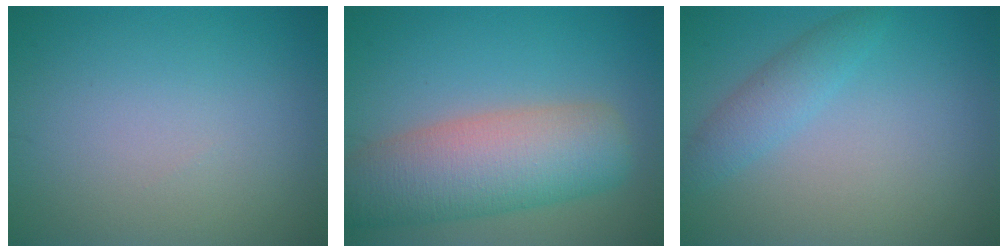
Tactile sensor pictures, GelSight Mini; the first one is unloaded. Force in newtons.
{"total": 8.8, "press": 8.7, "slide": 0.6}
{"total": 2.3, "press": 2.3, "slide": 0.2}